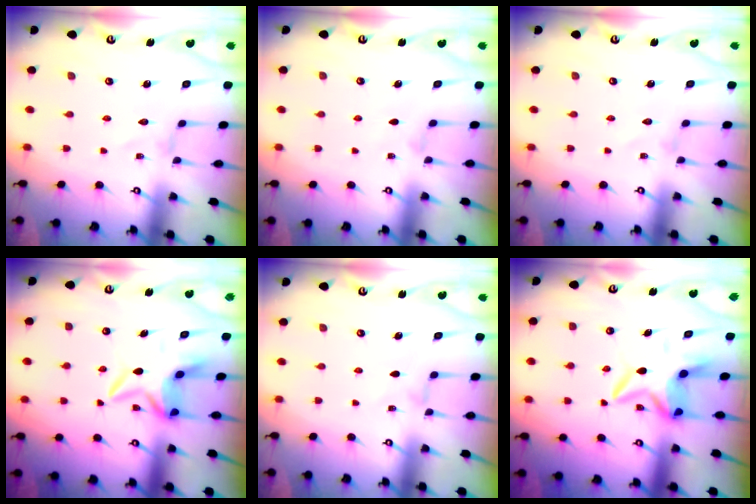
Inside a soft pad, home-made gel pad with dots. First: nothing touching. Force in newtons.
{"total": 1.4, "press": 1.4, "slide": 0.4}
{"total": 0.0}
{"total": 6.5, "press": 6.3, "slide": 1.7}
{"total": 1.3, "press": 1.3, "slide": 0.4}
{"total": 6.4, "press": 6.4, "slide": 0.7}